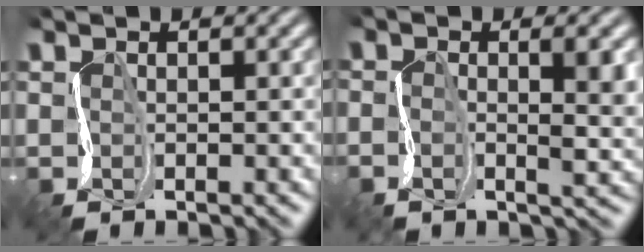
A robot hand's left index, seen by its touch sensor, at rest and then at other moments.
{"total": 3.0, "force": [-0.6, 0.8, 2.8], "torque": [-0.057, -0.003, -0.017]}